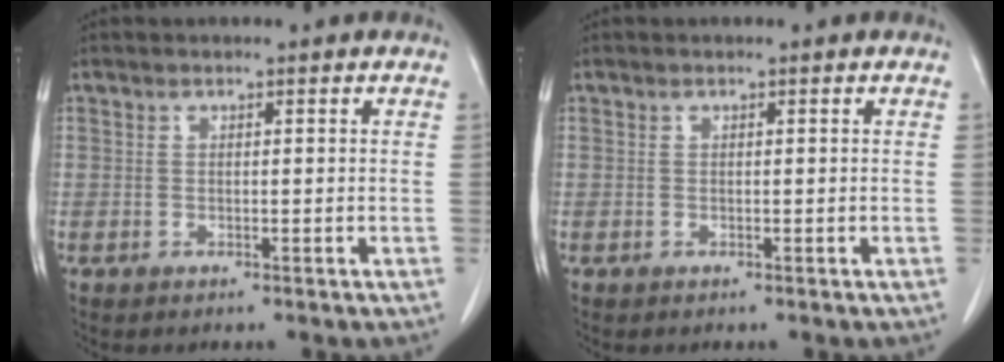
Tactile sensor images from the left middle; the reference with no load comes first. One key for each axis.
{"total": 0.0}